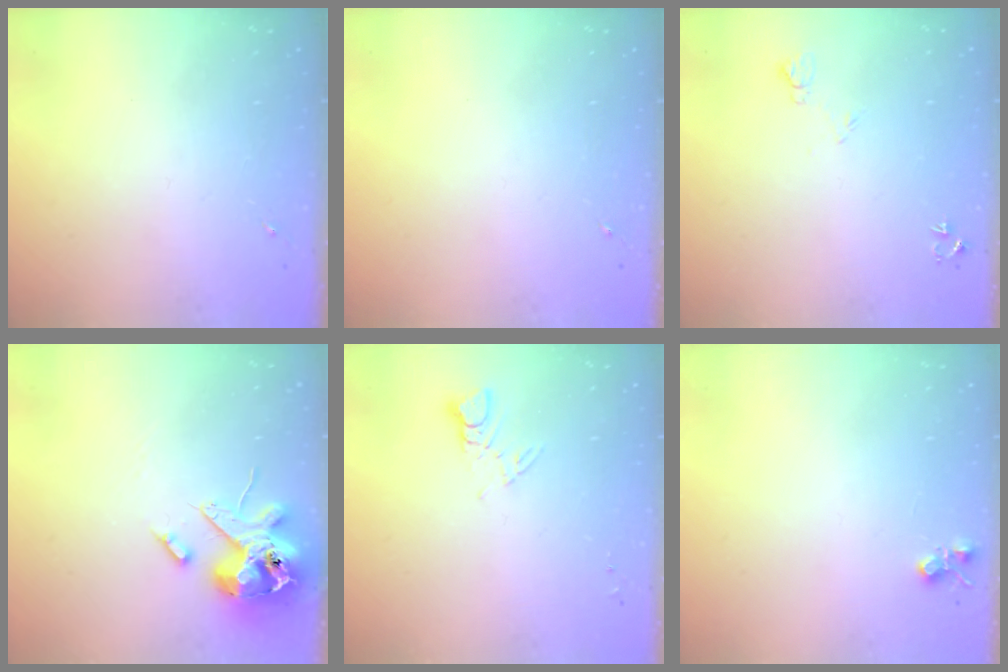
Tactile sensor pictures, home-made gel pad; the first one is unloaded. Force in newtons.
{"total": 0.0}
{"total": 6.2, "press": 6.1, "slide": 1.2}
{"total": 13.7, "press": 13.5, "slide": 2.3}
{"total": 4.5, "press": 4.5, "slide": 0.5}
{"total": 4.8, "press": 4.8, "slide": 0.7}